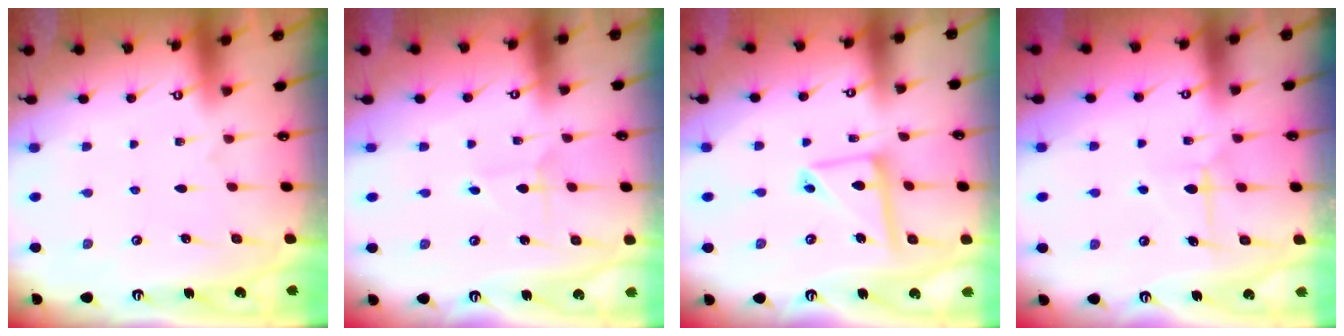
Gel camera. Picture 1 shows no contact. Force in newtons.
{"total": 2.1, "press": 2.1, "slide": 0.2}
{"total": 11.6, "press": 11.6, "slide": 0.9}
{"total": 7.2, "press": 7.1, "slide": 0.3}